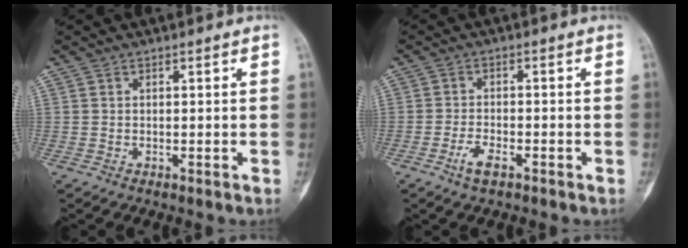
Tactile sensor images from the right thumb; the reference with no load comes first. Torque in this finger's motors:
{"motor_torque": [-0.35, -0.19, 0.02, 0.33, 0.01]}